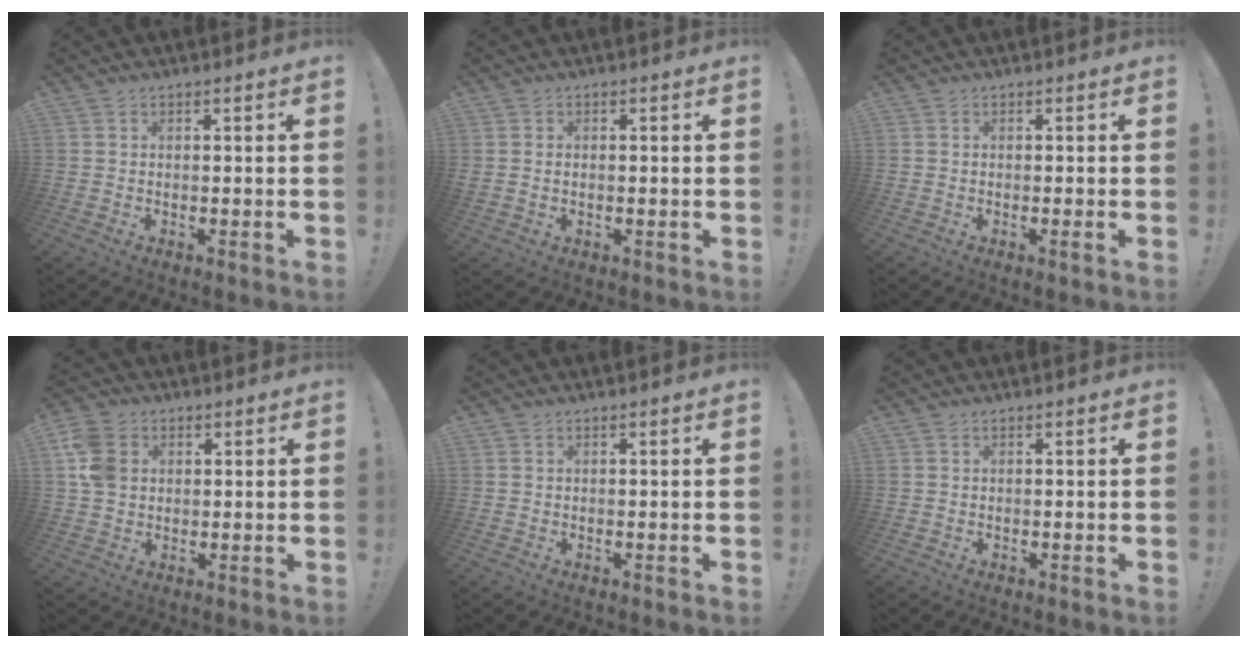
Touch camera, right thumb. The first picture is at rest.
{"total": 0.7, "force": [0.0, 0.4, 0.6], "torque": [-0.013, 0.000, 0.001]}
{"total": 1.4, "force": [-0.3, -0.1, 1.3], "torque": [-0.030, 0.001, -0.004]}
{"total": 9.2, "force": [2.1, 7.2, 5.4], "torque": [-0.110, 0.008, 0.045]}
{"total": 0.0}
{"total": 0.0}